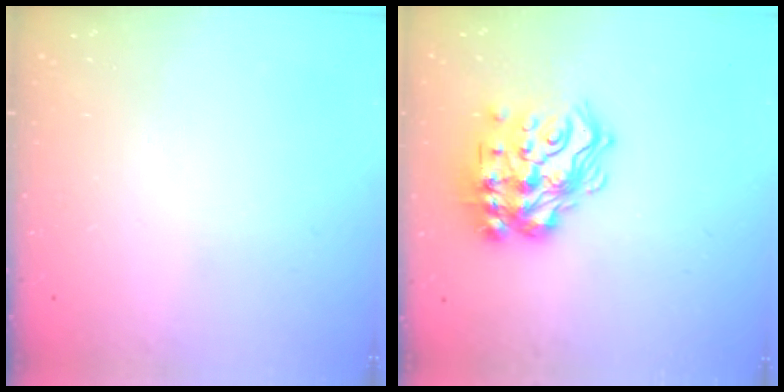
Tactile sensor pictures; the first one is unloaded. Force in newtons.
{"total": 19.1, "press": 18.8, "slide": 3.5}